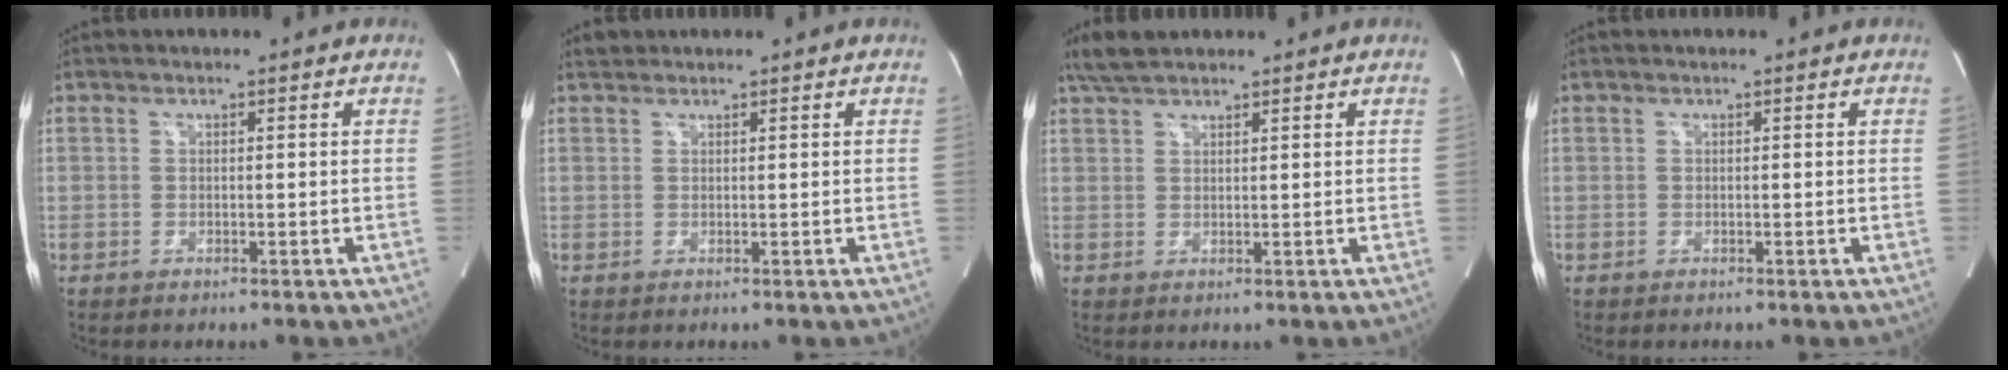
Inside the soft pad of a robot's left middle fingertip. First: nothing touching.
{"total": 1.0, "force": [0.9, 0.4, 0.0], "torque": [-0.004, 0.009, 0.015]}
{"total": 4.0, "force": [3.5, 0.9, 1.9], "torque": [-0.052, 0.014, 0.069]}
{"total": 0.0}